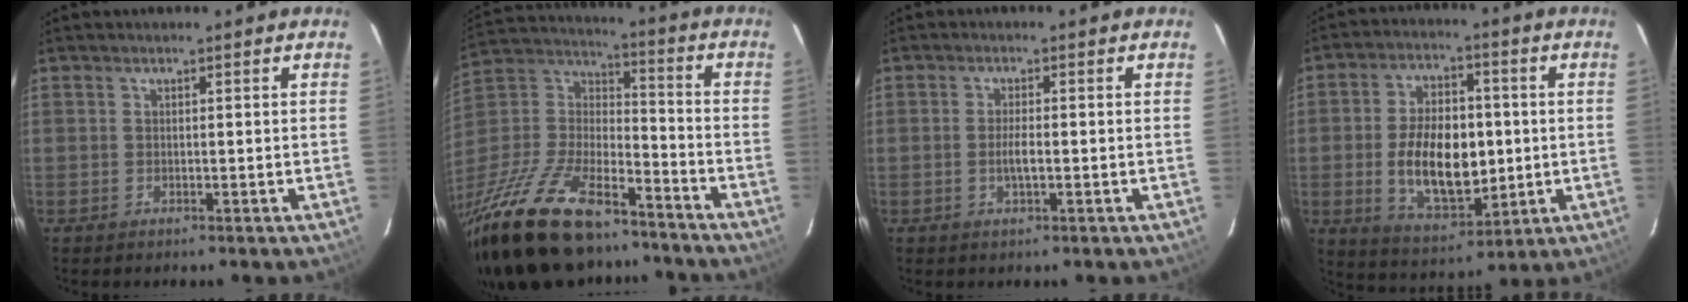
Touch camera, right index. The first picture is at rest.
{"total": 29.6, "force": [-21.5, 12.0, 16.5], "torque": [-0.354, -0.015, -0.354]}
{"total": 2.3, "force": [-0.5, 0.5, 2.2], "torque": [-0.043, -0.001, -0.010]}
{"total": 14.9, "force": [-1.1, 8.3, 12.3], "torque": [-0.232, 0.005, -0.003]}